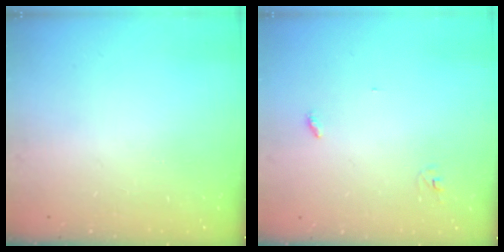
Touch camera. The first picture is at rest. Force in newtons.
{"total": 2.8, "press": 2.8, "slide": 0.2}